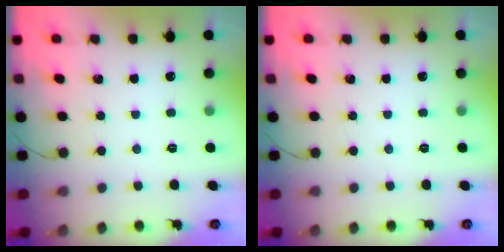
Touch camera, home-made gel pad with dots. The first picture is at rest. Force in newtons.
{"total": 0.0}